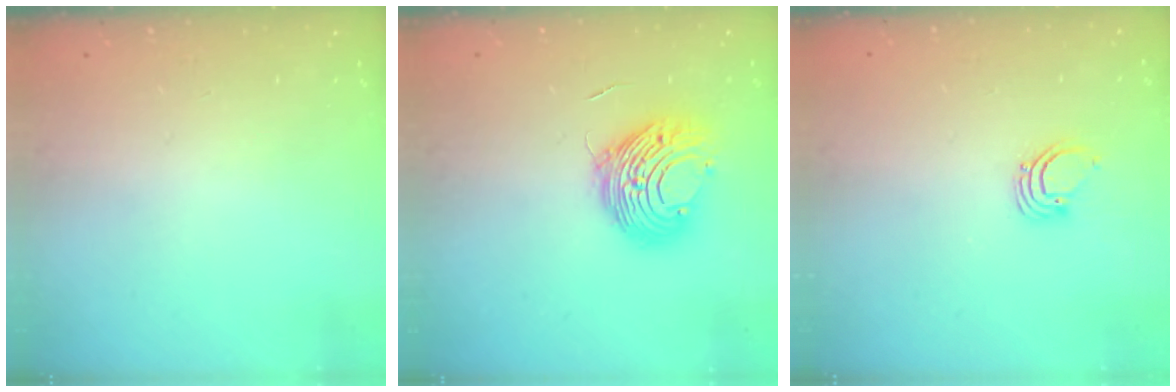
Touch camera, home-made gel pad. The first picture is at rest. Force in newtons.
{"total": 11.1, "press": 11.1, "slide": 0.9}
{"total": 2.7, "press": 2.7, "slide": 0.1}